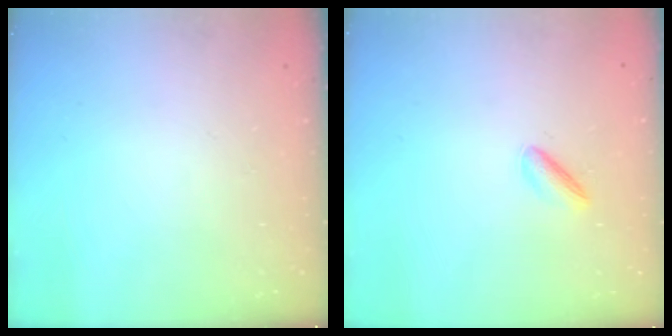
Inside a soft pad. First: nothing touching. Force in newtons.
{"total": 3.1, "press": 3.1, "slide": 0.4}